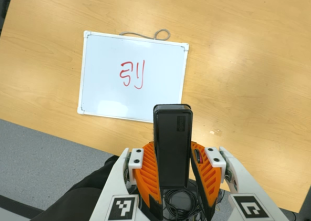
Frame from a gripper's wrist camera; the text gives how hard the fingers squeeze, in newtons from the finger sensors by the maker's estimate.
{"total": 5.0, "left": 3.8, "right": 6.2}